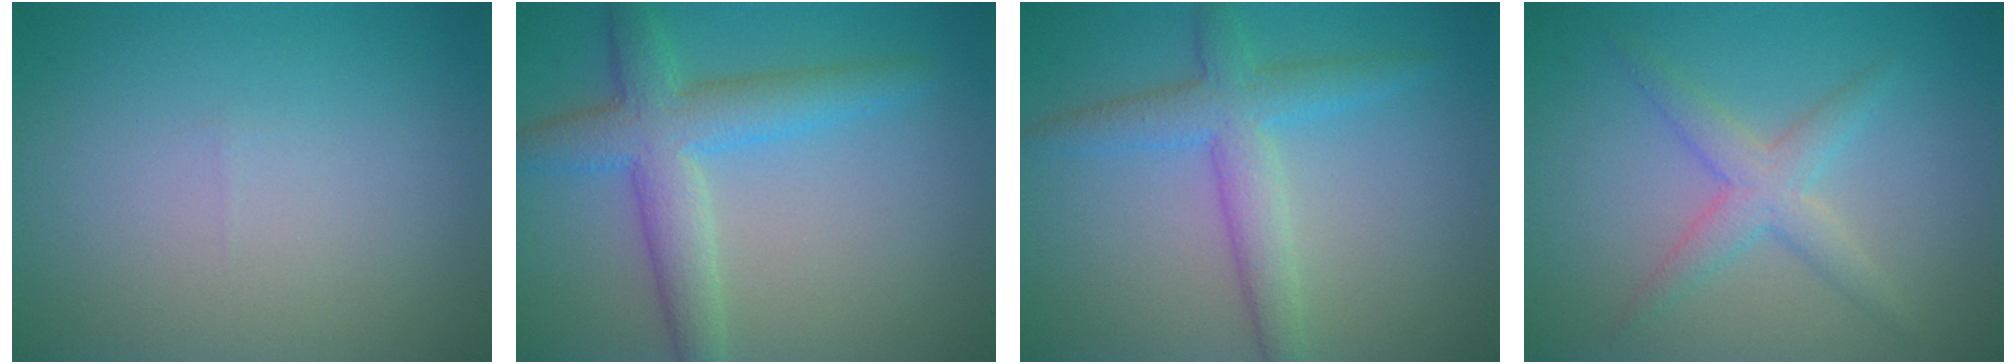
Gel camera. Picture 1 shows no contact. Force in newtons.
{"total": 6.7, "press": 6.7, "slide": 0.2}
{"total": 4.0, "press": 4.0, "slide": 0.1}
{"total": 2.8, "press": 2.8, "slide": 0.1}